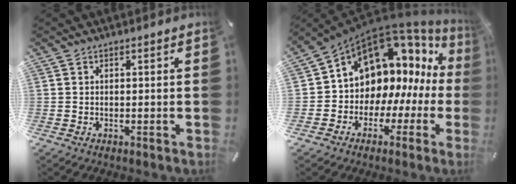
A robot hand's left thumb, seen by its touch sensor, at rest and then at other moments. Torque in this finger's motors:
{"motor_torque": [1.47, 3.54, 1.68, -1.08, 0.29]}